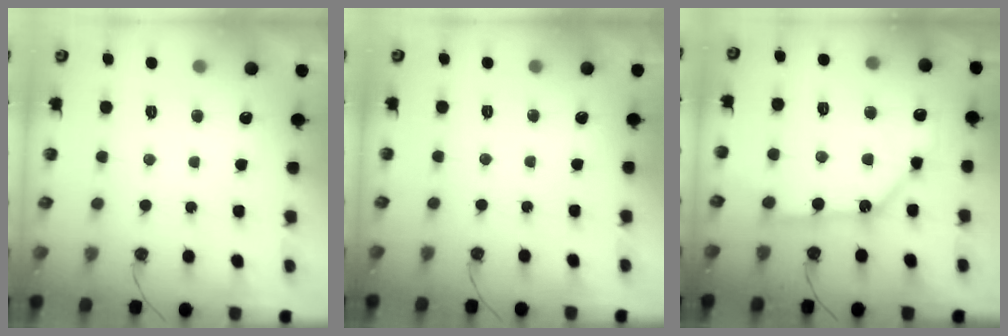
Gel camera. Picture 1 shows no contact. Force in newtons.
{"total": 0.0}
{"total": 11.5, "press": 11.4, "slide": 1.5}